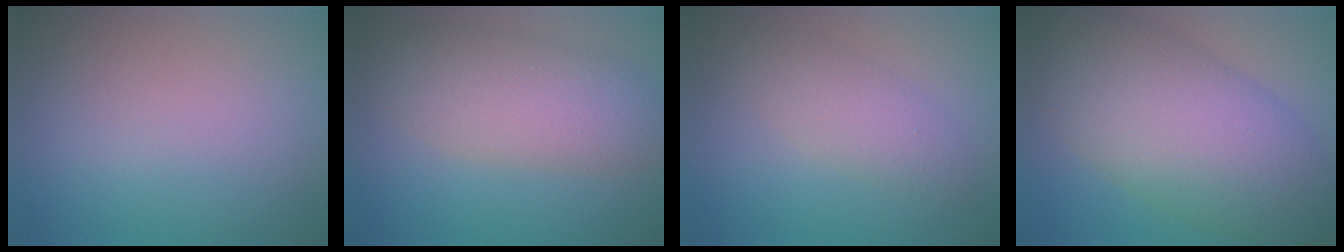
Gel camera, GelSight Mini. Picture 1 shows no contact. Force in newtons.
{"total": 5.6, "press": 5.6, "slide": 0.4}
{"total": 2.7, "press": 2.7, "slide": 0.1}
{"total": 11.0, "press": 11.0, "slide": 0.4}